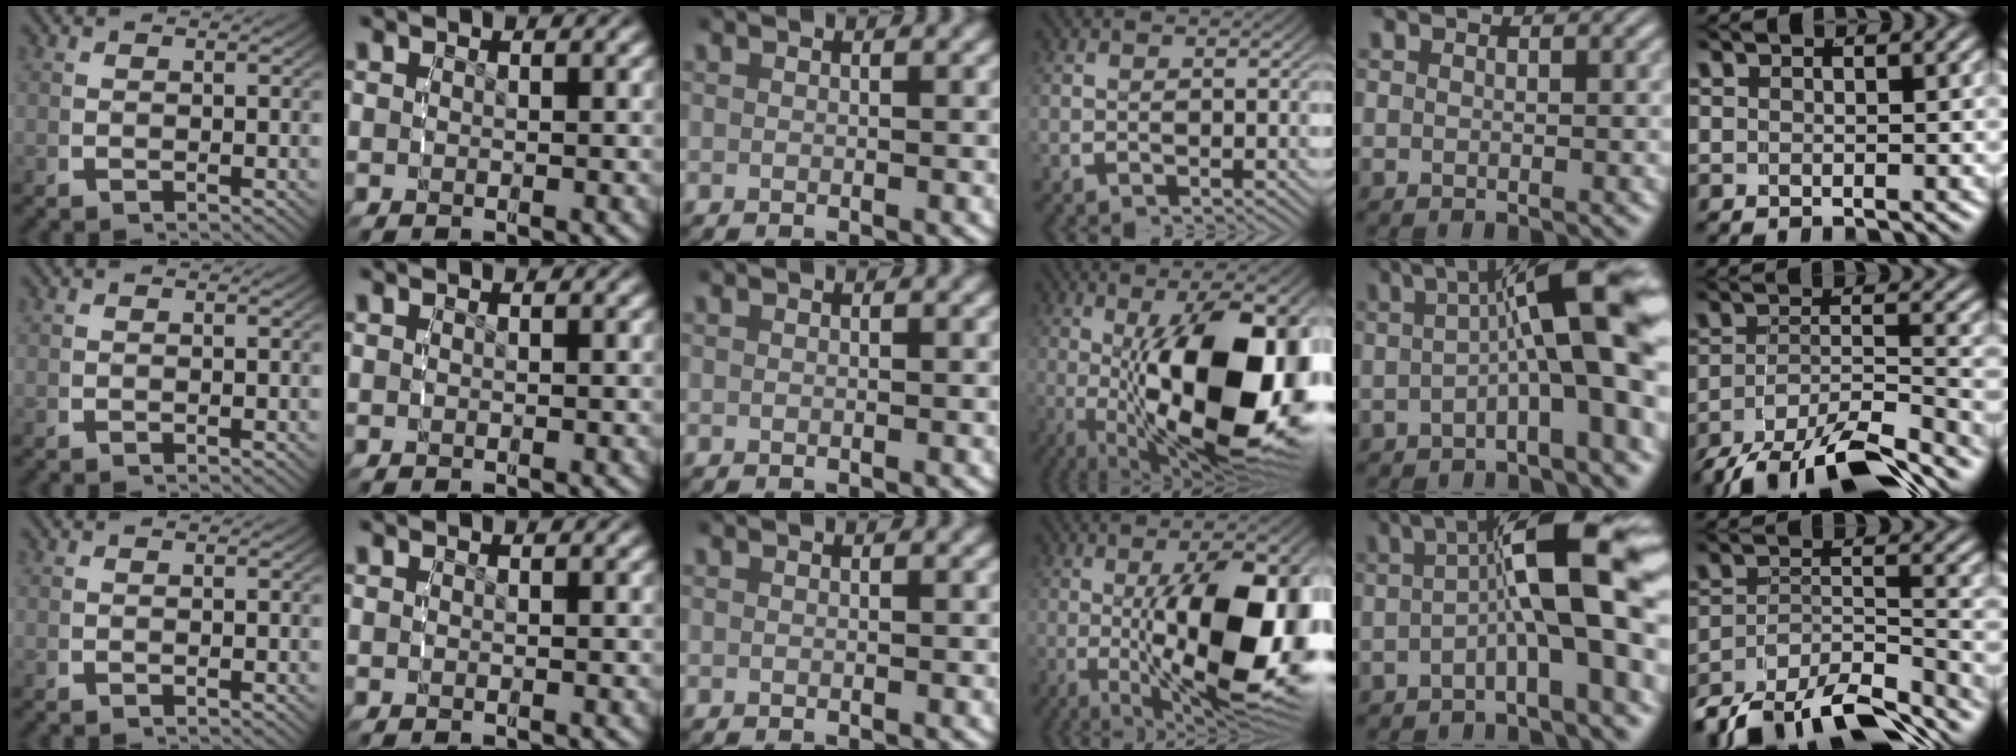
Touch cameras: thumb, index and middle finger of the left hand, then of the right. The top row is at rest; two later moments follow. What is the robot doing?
{"motion": "grasp_and_lifting", "object": "bottle cap"}